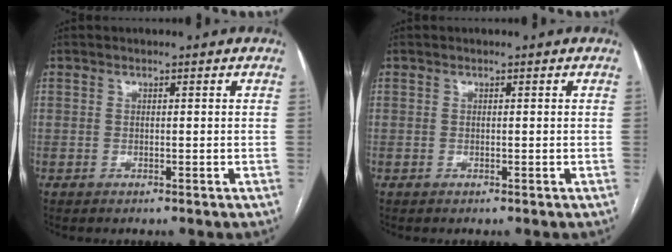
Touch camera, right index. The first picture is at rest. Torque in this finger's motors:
{"motor_torque": [0.00, 0.00, 0.00, 0.00]}